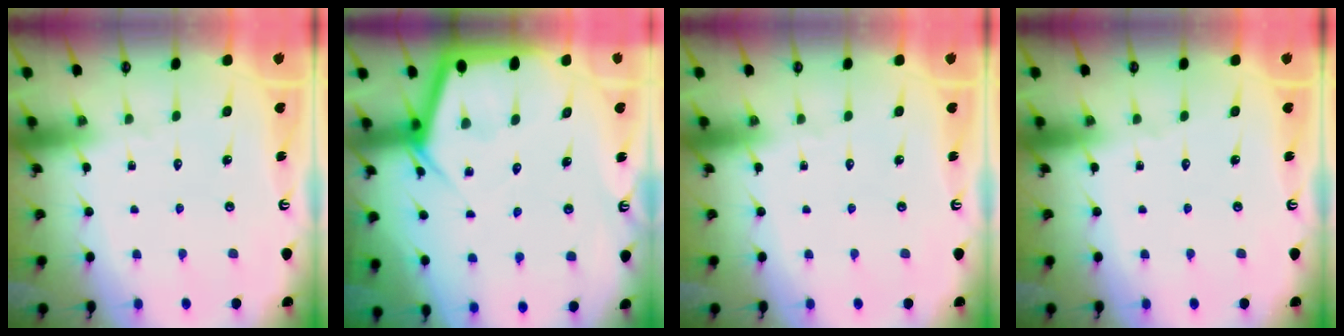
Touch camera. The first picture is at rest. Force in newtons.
{"total": 6.2, "press": 6.2, "slide": 0.5}
{"total": 0.0}
{"total": 0.0}